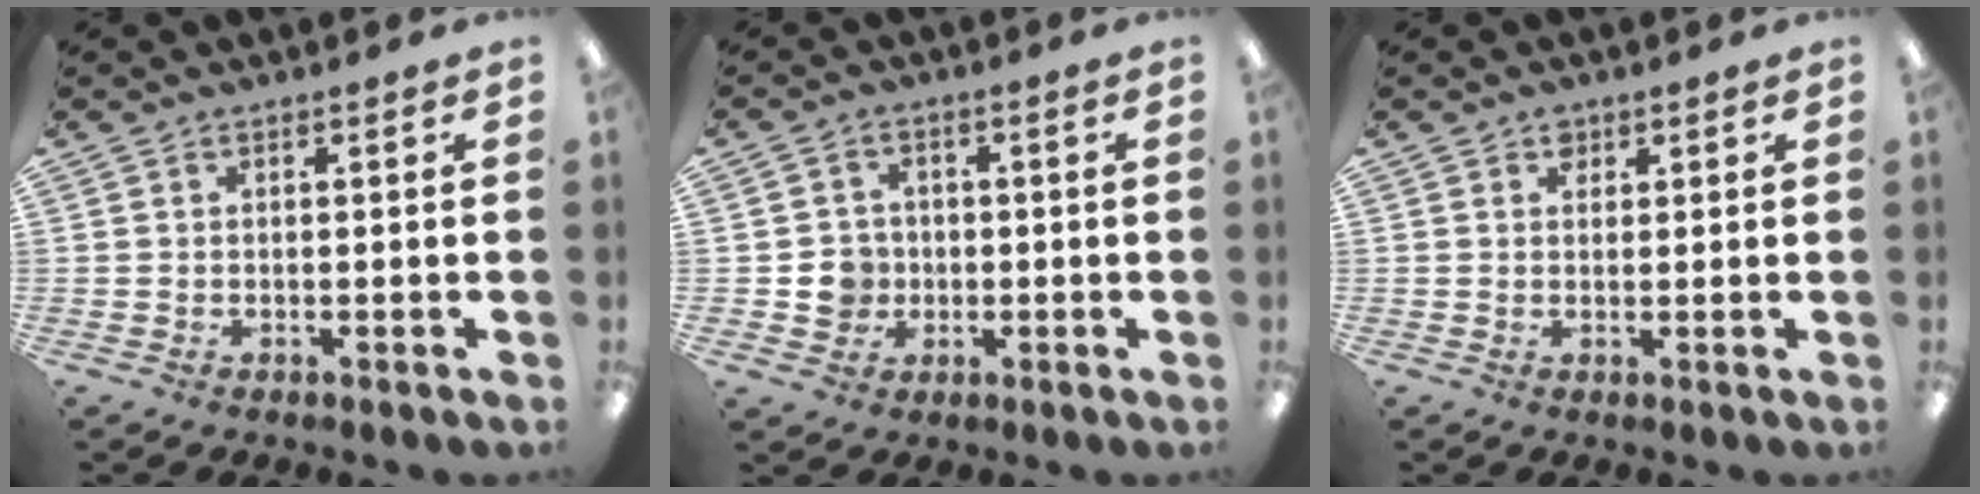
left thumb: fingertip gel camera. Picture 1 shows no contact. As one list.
[{"total": 5.4, "force": [-0.9, 5.0, 1.8], "torque": [-0.027, 0.012, -0.013]}, {"total": 1.7, "force": [1.2, 1.2, 0.5], "torque": [-0.002, -0.002, 0.021]}]